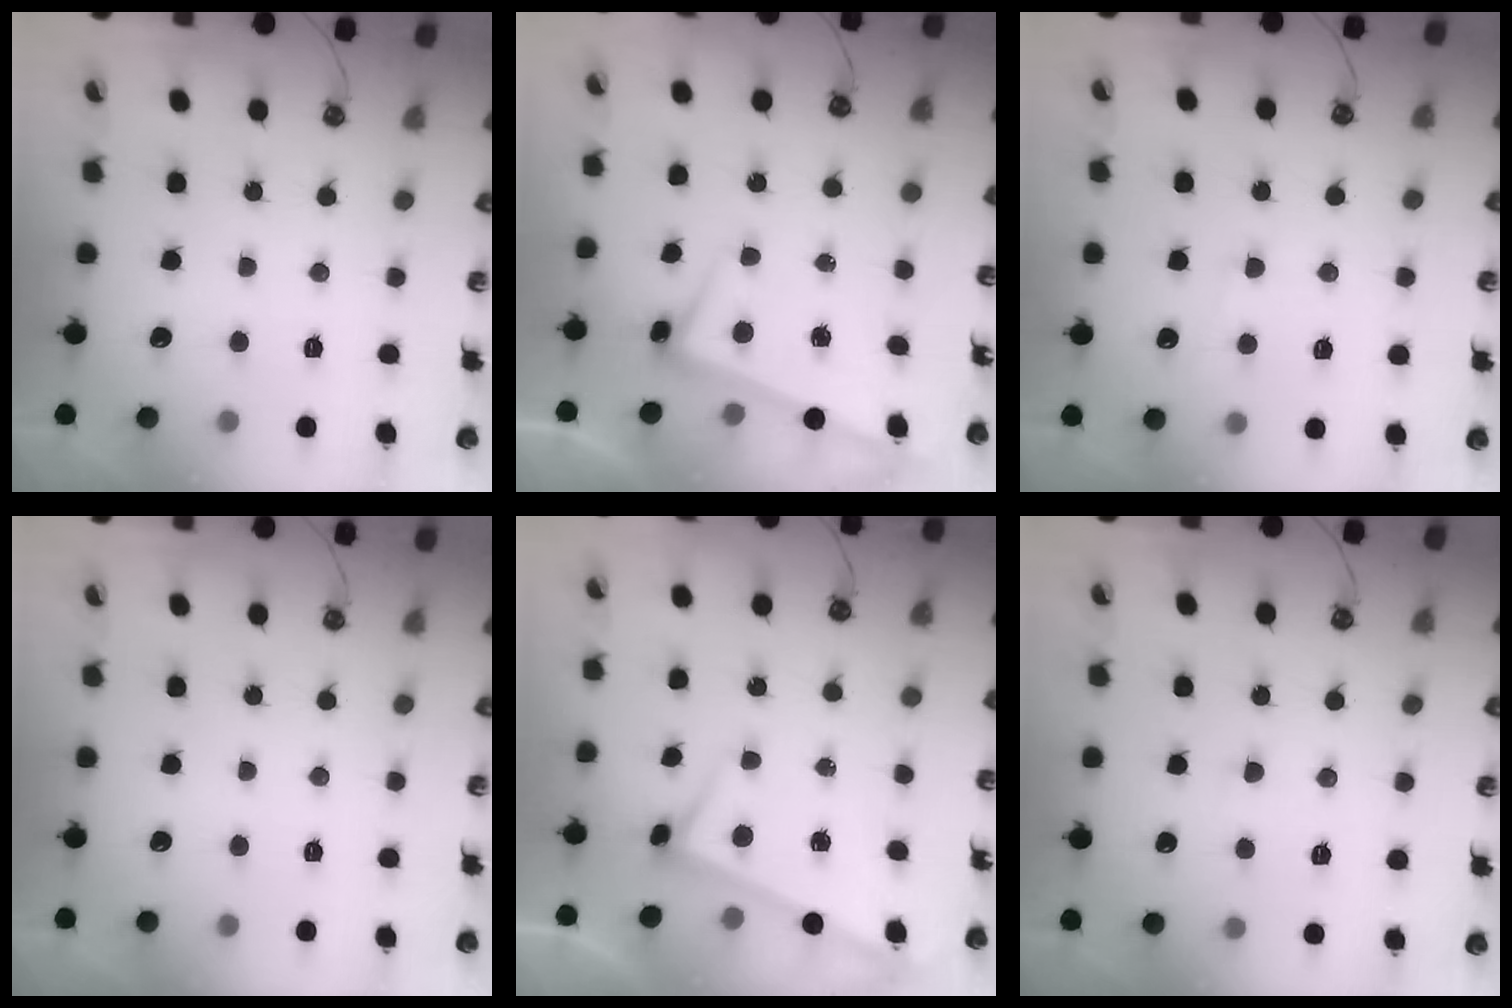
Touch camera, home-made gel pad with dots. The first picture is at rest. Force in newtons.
{"total": 2.6, "press": 2.5, "slide": 0.7}
{"total": 0.6, "press": 0.3, "slide": 0.6}
{"total": 0.0}
{"total": 2.8, "press": 2.8, "slide": 0.2}
{"total": 3.7, "press": 3.6, "slide": 0.3}